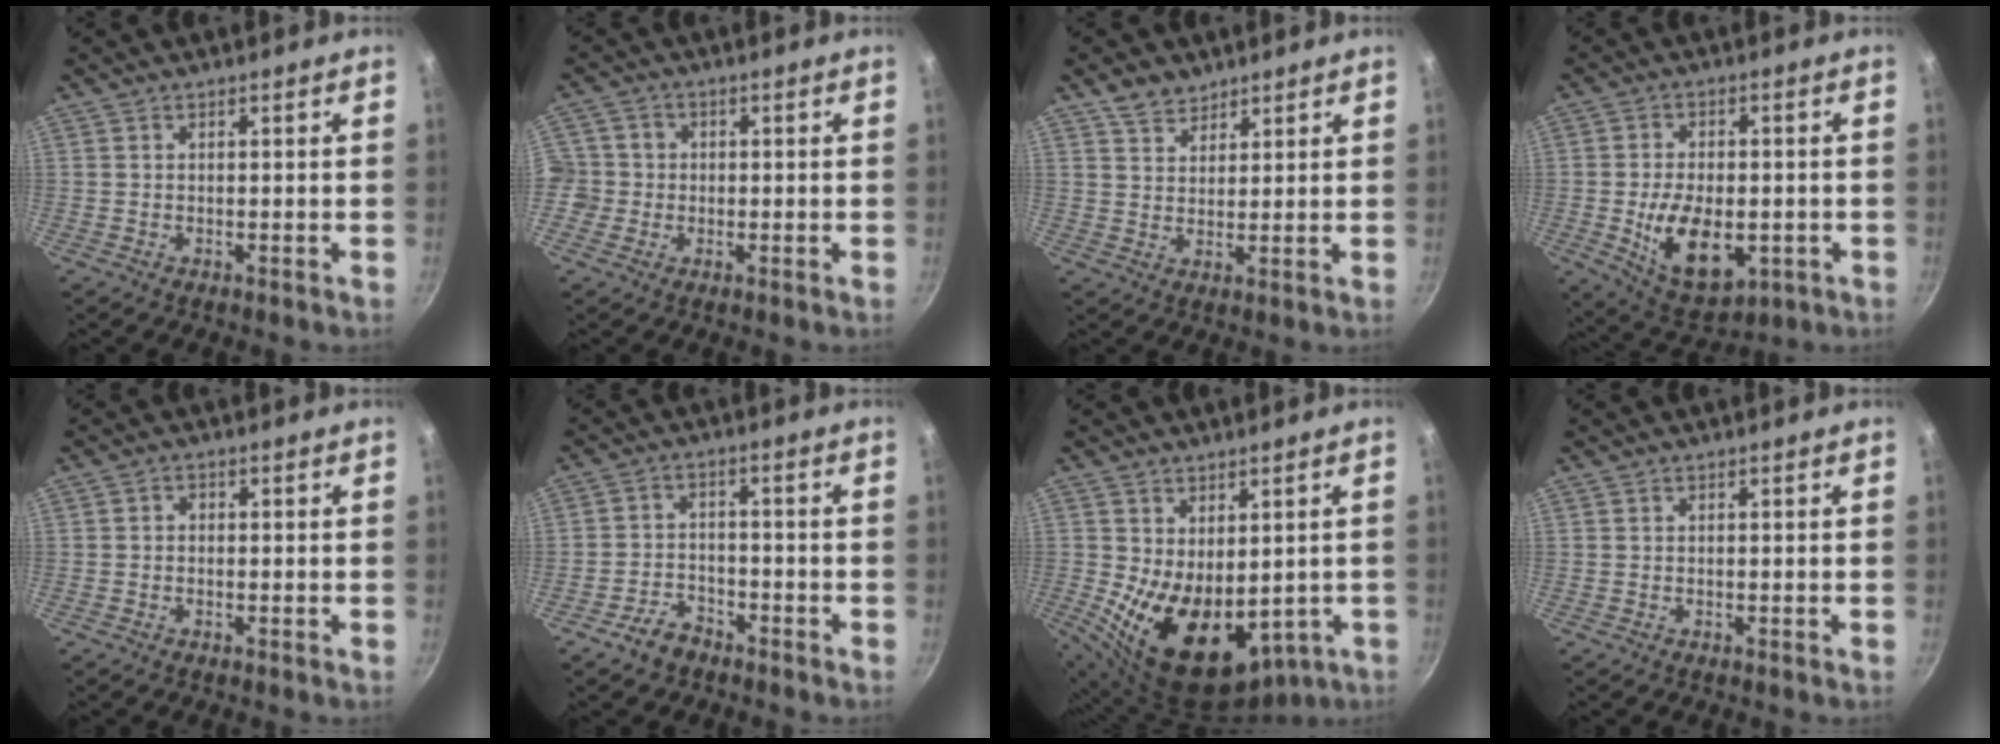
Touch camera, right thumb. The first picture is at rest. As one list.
[{"total": 5.4, "force": [-0.7, 5.2, 1.3], "torque": [-0.001, 0.010, -0.021]}, {"total": 5.0, "force": [3.8, 3.0, 1.4], "torque": [-0.007, -0.014, 0.070]}, {"total": 13.9, "force": [-3.0, 8.0, 11.0], "torque": [-0.163, -0.003, -0.034]}, {"total": 1.0, "force": [-0.2, 0.9, 0.4], "torque": [-0.005, 0.003, -0.004]}, {"total": 5.1, "force": [-3.7, 3.0, 1.9], "torque": [-0.026, 0.038, -0.066]}, {"total": 17.1, "force": [-1.5, 10.7, 13.2], "torque": [-0.202, -0.026, 0.007]}, {"total": 0.0}]